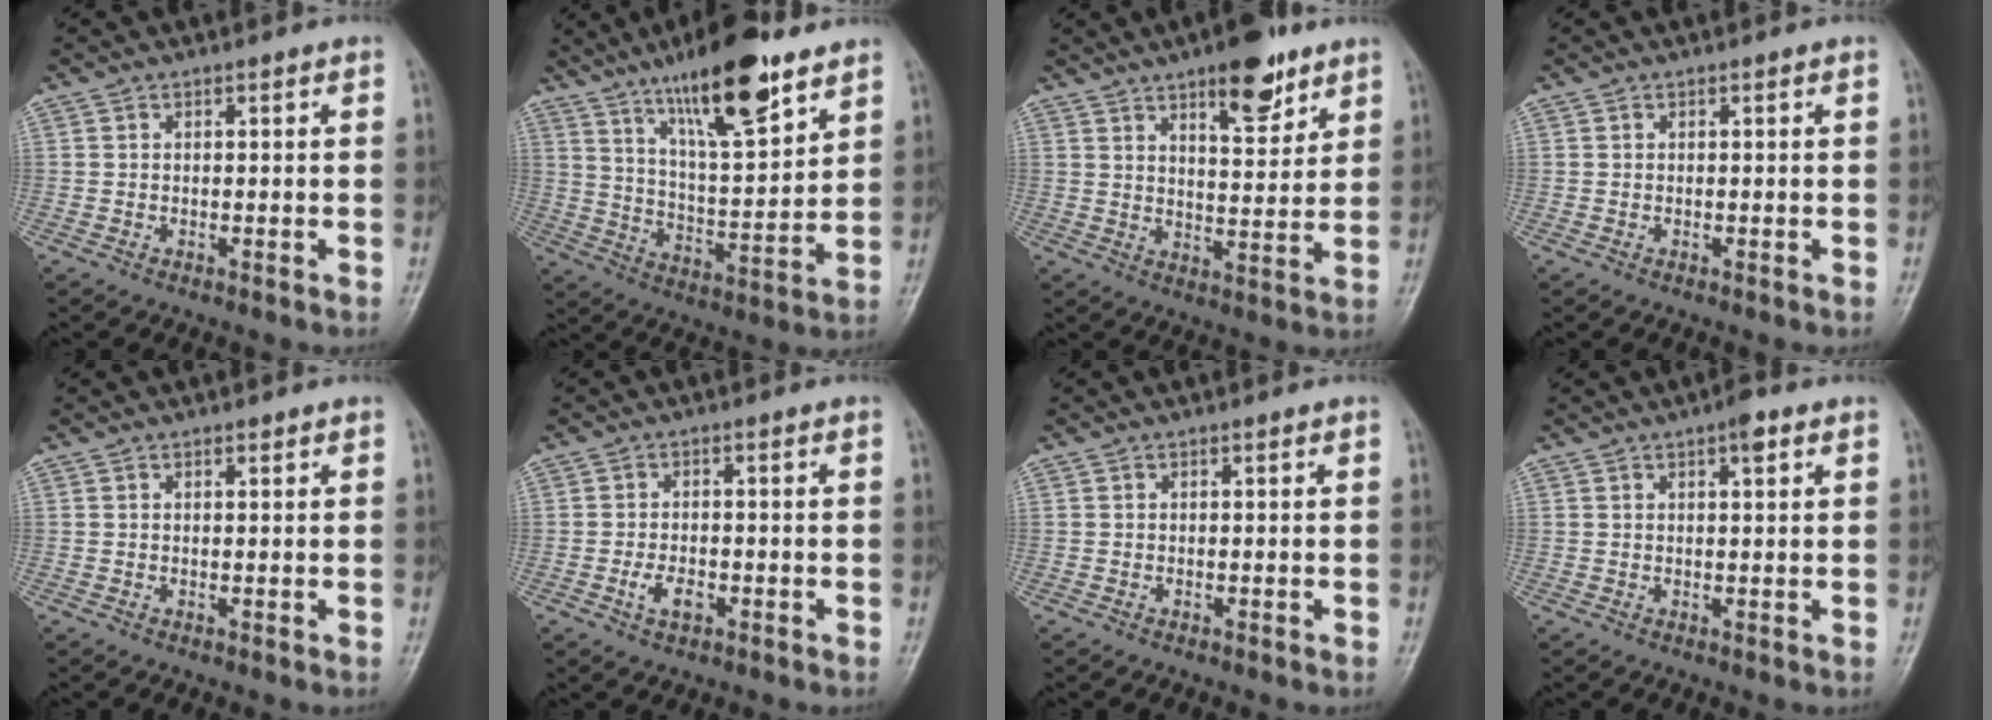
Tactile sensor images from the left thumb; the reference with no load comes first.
{"total": 18.3, "force": [11.7, 5.0, 13.1], "torque": [-0.190, -0.059, 0.203]}
{"total": 11.2, "force": [6.9, 4.2, 7.8], "torque": [-0.089, -0.039, 0.104]}
{"total": 0.0}
{"total": 0.8, "force": [0.5, 0.4, 0.4], "torque": [-0.004, -0.003, 0.006]}
{"total": 3.5, "force": [-1.3, 2.0, 2.6], "torque": [-0.046, 0.005, -0.023]}
{"total": 0.0}
{"total": 3.1, "force": [1.6, 1.0, 2.4], "torque": [-0.029, -0.002, 0.019]}